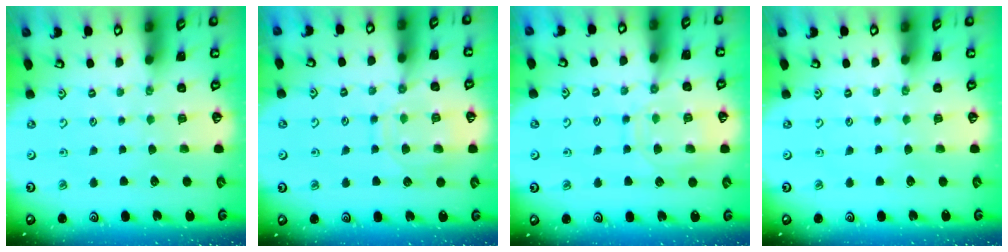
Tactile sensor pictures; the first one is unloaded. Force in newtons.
{"total": 11.7, "press": 11.6, "slide": 1.0}
{"total": 11.7, "press": 11.6, "slide": 1.0}
{"total": 0.0}